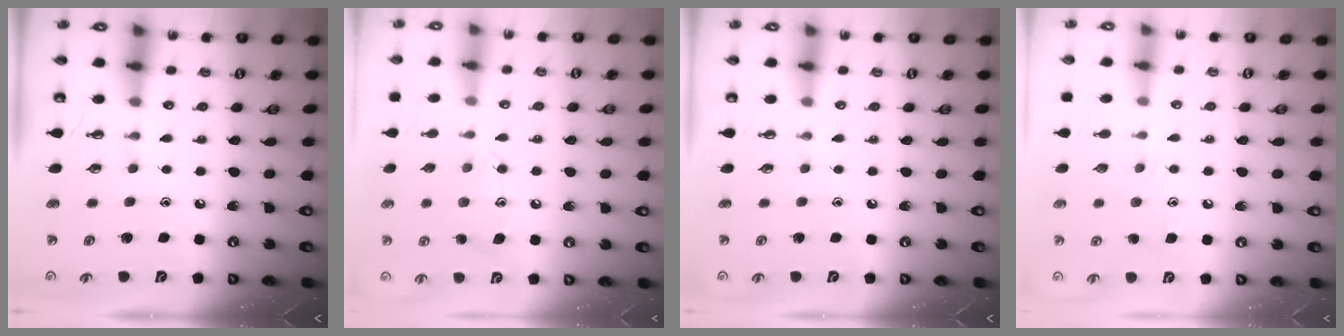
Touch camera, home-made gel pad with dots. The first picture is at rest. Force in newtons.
{"total": 12.1, "press": 12.1, "slide": 0.8}
{"total": 0.0}
{"total": 7.6, "press": 7.6, "slide": 0.5}